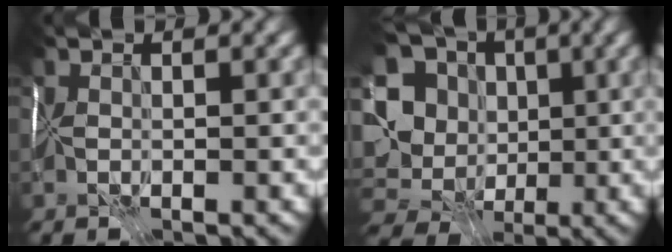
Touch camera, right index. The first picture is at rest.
{"total": 11.8, "force": [-0.5, 10.3, 5.7], "torque": [-0.127, -0.001, -0.007]}